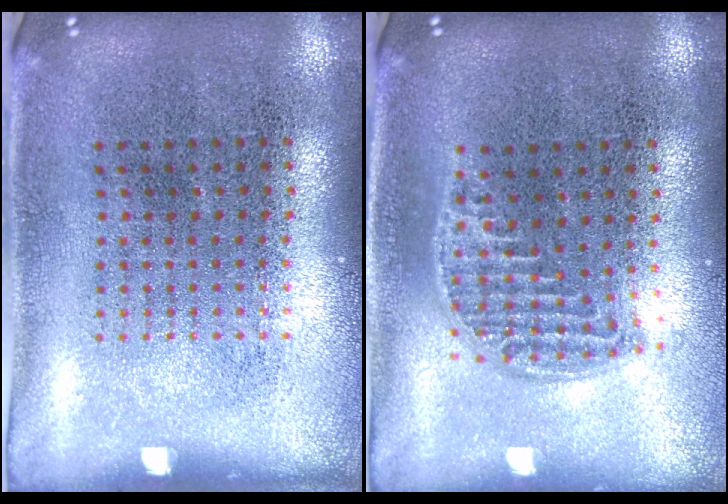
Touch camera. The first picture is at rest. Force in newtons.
{"total": 1.2, "press": 1.1, "slide": 0.5}